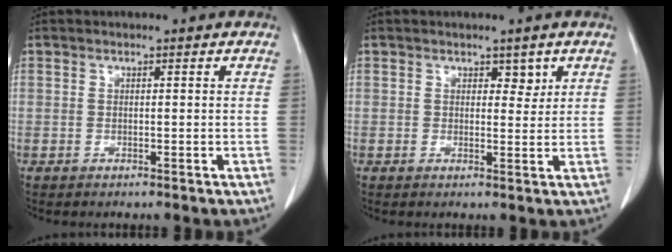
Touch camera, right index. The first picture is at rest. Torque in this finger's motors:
{"motor_torque": [0.03, -0.04, 0.03, -0.01]}